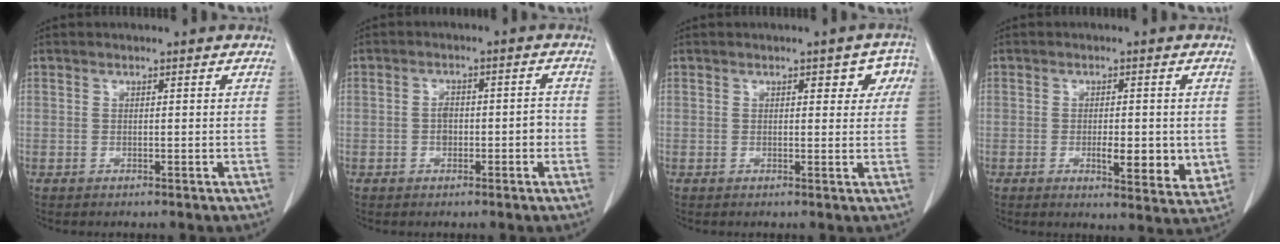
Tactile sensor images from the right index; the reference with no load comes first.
{"total": 3.2, "force": [-0.7, 1.8, 2.6], "torque": [-0.034, 0.016, -0.005]}
{"total": 4.5, "force": [1.7, 2.2, 3.5], "torque": [-0.024, 0.015, 0.015]}
{"total": 7.1, "force": [-0.9, 2.4, 6.7], "torque": [-0.093, -0.013, -0.008]}